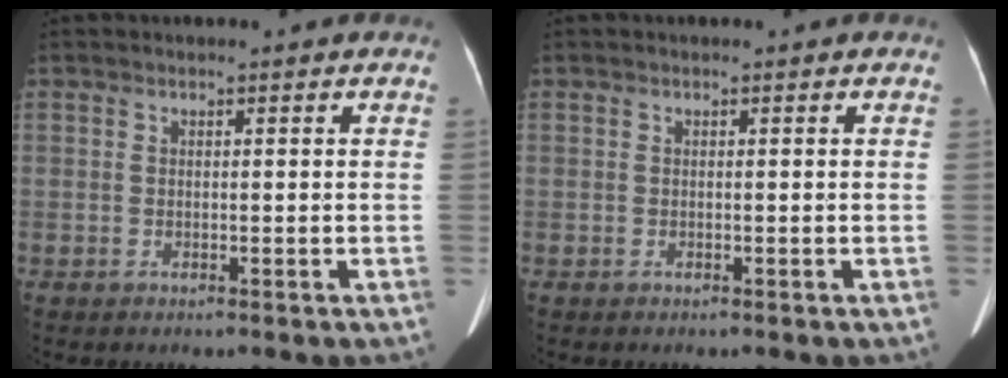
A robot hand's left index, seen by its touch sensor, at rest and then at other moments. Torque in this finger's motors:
{"motor_torque": [0.04, 0.04, 0.02, 0.01]}